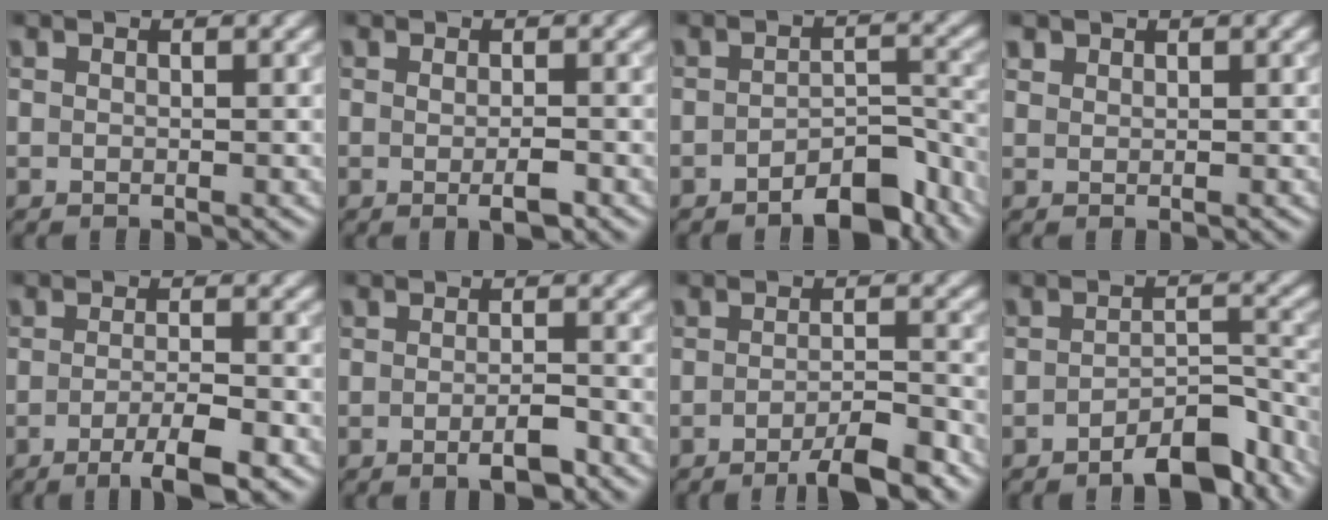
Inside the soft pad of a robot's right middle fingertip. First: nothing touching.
{"total": 1.9, "force": [-0.5, 0.3, 1.8], "torque": [-0.028, -0.006, -0.006]}
{"total": 5.1, "force": [-3.5, 2.0, 3.1], "torque": [-0.038, 0.008, -0.056]}
{"total": 0.8, "force": [0.7, 0.4, 0.0], "torque": [0.000, -0.001, 0.015]}
{"total": 4.1, "force": [-2.0, 0.8, 3.5], "torque": [-0.058, -0.002, -0.036]}
{"total": 2.5, "force": [-1.3, 0.5, 2.1], "torque": [-0.033, -0.004, -0.021]}
{"total": 4.3, "force": [-2.8, 0.8, 3.2], "torque": [-0.047, 0.000, -0.046]}
{"total": 5.6, "force": [-4.0, 2.0, 3.4], "torque": [-0.044, 0.008, -0.064]}